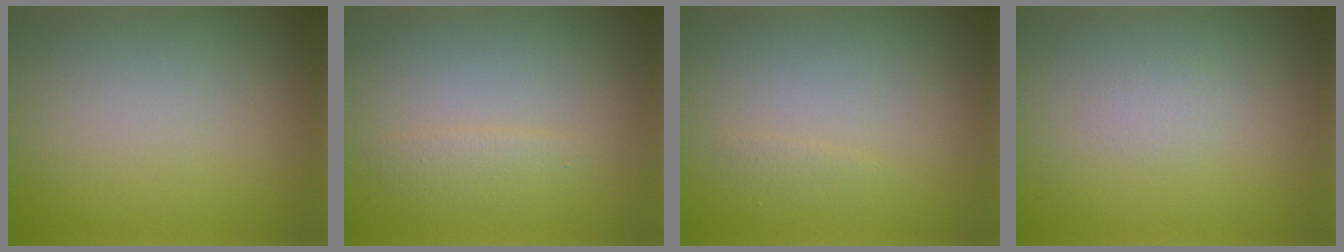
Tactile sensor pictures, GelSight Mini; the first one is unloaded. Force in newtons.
{"total": 1.2, "press": 1.2, "slide": 0.1}
{"total": 0.6, "press": 0.6, "slide": 0.1}
{"total": 0.6, "press": 0.6, "slide": 0.1}